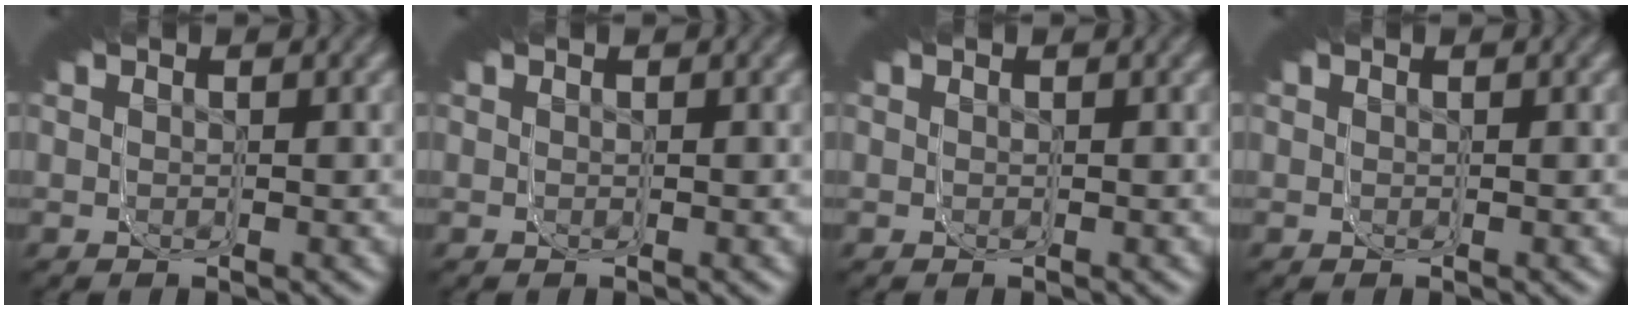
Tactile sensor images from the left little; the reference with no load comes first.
{"total": 0.0}
{"total": 0.0}
{"total": 0.0}